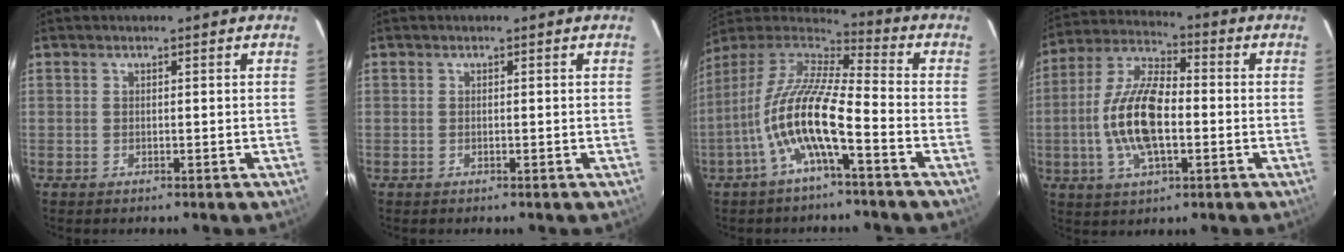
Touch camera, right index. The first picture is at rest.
{"total": 0.0}
{"total": 14.2, "force": [-5.2, 2.7, 12.9], "torque": [-0.247, -0.005, -0.106]}
{"total": 14.1, "force": [-2.2, 5.7, 12.7], "torque": [-0.263, 0.006, -0.045]}